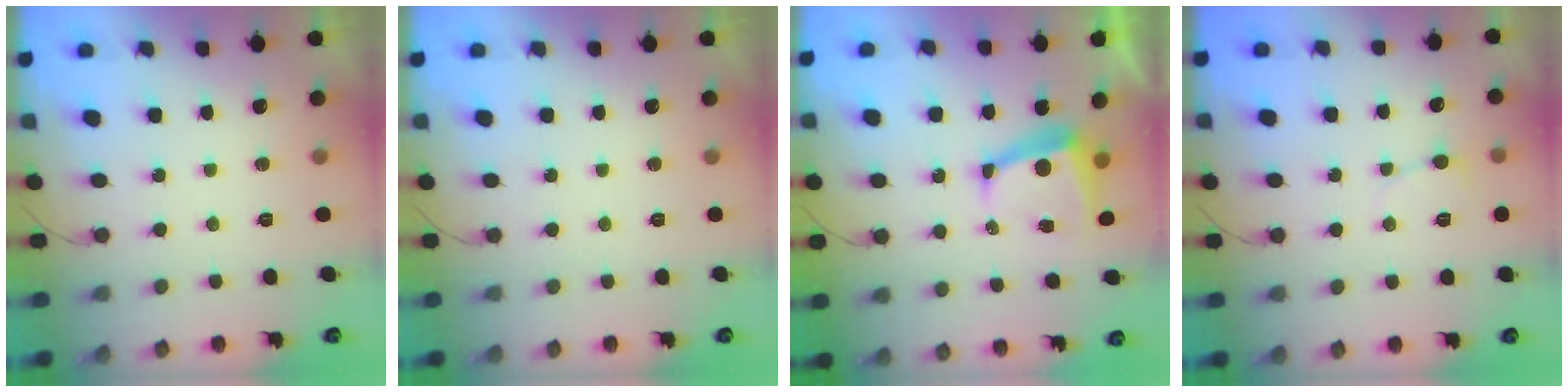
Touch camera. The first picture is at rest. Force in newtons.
{"total": 0.0}
{"total": 7.7, "press": 7.7, "slide": 0.5}
{"total": 3.6, "press": 3.5, "slide": 0.5}